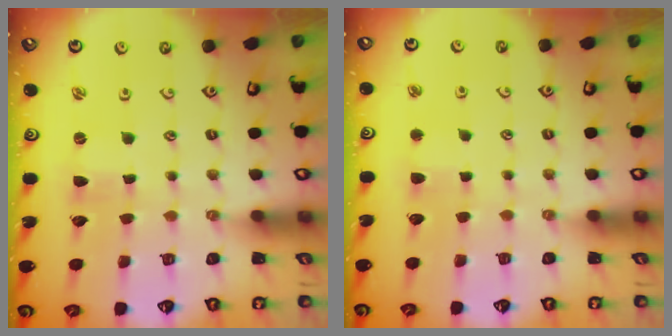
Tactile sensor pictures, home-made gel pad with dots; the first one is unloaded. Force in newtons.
{"total": 2.4, "press": 2.3, "slide": 0.5}